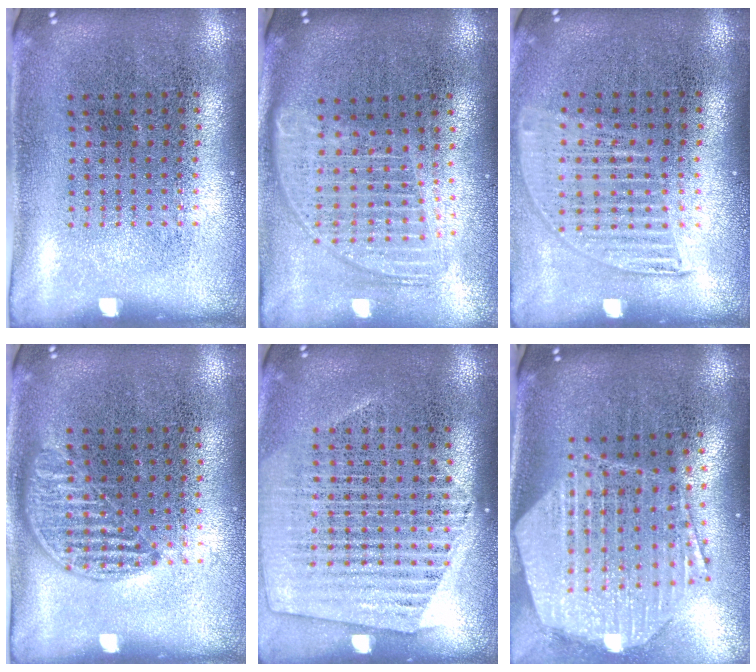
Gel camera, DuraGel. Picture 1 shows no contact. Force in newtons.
{"total": 1.7, "press": 1.4, "slide": 0.9}
{"total": 1.2, "press": 1.0, "slide": 0.6}
{"total": 0.9, "press": 0.8, "slide": 0.4}
{"total": 1.4, "press": 1.3, "slide": 0.5}
{"total": 2.7, "press": 2.1, "slide": 1.7}